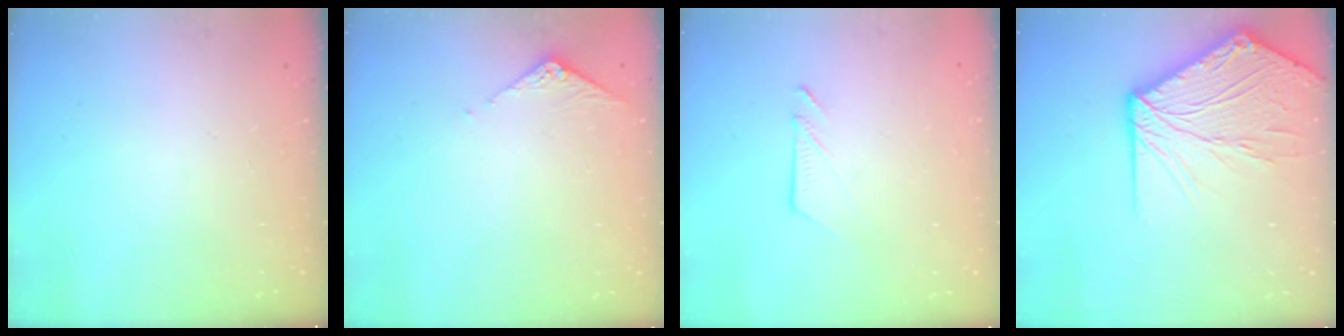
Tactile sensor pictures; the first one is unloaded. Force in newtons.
{"total": 3.2, "press": 3.2, "slide": 0.3}
{"total": 4.7, "press": 4.6, "slide": 0.8}
{"total": 17.4, "press": 17.3, "slide": 2.2}